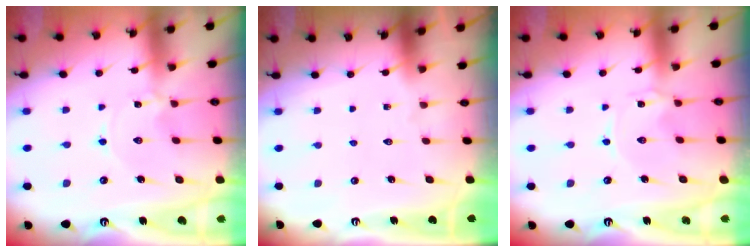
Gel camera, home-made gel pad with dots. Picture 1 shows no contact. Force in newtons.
{"total": 0.0}
{"total": 0.0}